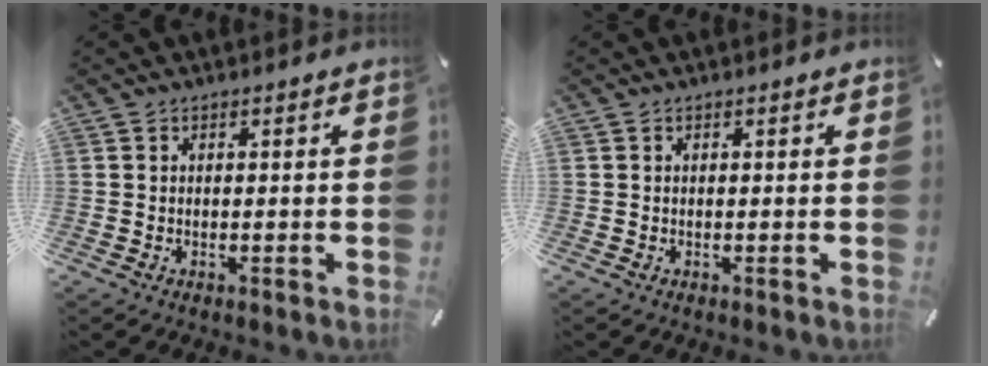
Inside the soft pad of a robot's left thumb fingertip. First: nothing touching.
{"total": 0.0}